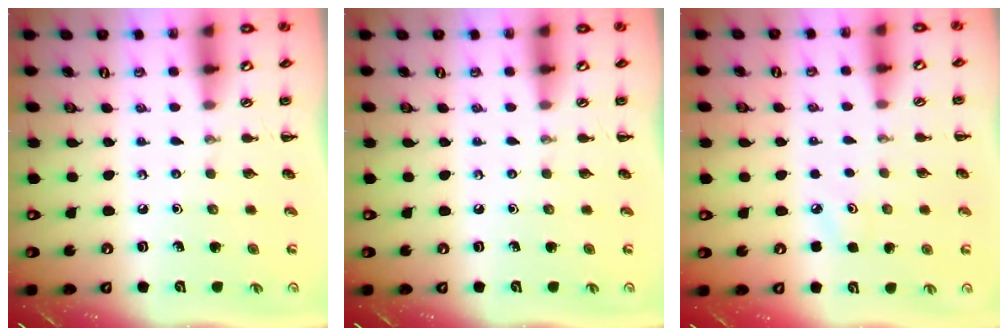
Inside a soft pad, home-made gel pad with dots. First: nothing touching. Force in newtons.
{"total": 0.0}
{"total": 5.8, "press": 5.6, "slide": 1.5}